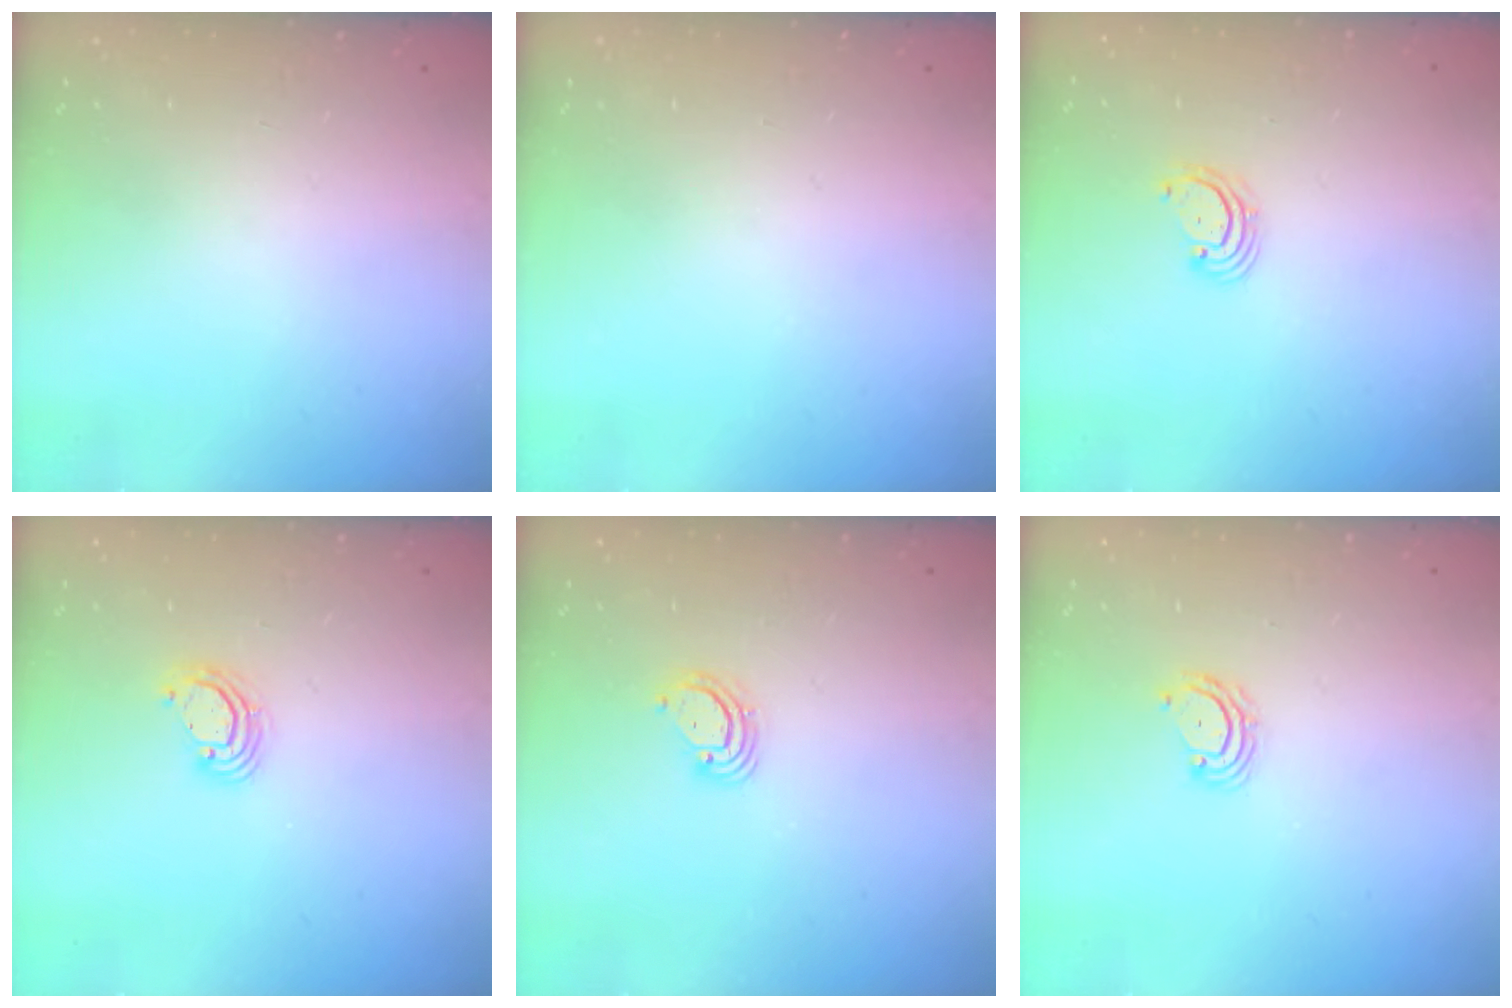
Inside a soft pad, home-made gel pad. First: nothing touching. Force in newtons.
{"total": 0.0}
{"total": 2.7, "press": 2.7, "slide": 0.7}
{"total": 4.8, "press": 4.8, "slide": 0.3}
{"total": 3.2, "press": 3.2, "slide": 0.2}
{"total": 4.1, "press": 4.1, "slide": 0.4}